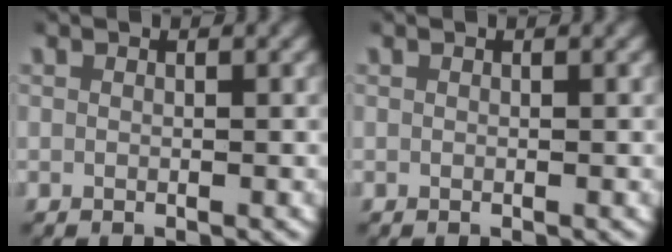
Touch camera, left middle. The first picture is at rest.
{"total": 0.0}